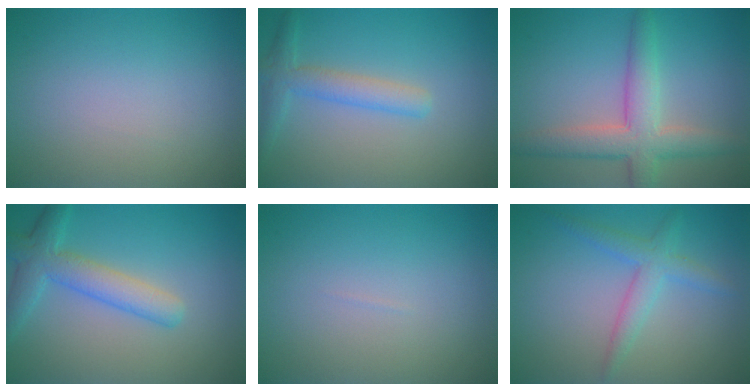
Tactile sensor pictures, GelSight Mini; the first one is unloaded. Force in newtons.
{"total": 2.8, "press": 2.8, "slide": 0.1}
{"total": 5.2, "press": 5.2, "slide": 0.3}
{"total": 5.6, "press": 5.6, "slide": 0.3}
{"total": 0.0}
{"total": 2.6, "press": 2.6, "slide": 0.1}